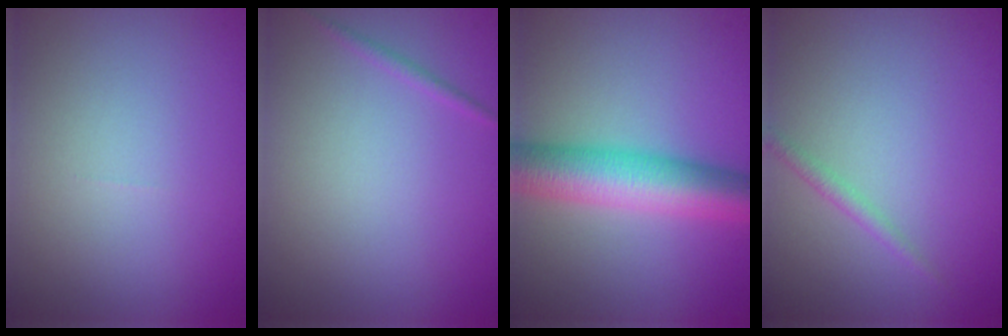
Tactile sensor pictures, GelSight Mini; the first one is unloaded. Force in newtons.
{"total": 0.7, "press": 0.7, "slide": 0.0}
{"total": 7.8, "press": 7.8, "slide": 0.1}
{"total": 1.1, "press": 1.1, "slide": 0.0}